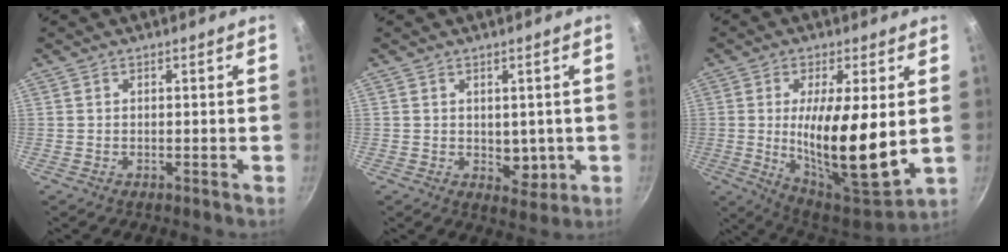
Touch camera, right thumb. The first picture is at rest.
{"total": 4.6, "force": [0.0, 3.4, 3.0], "torque": [-0.021, -0.010, 0.007]}
{"total": 18.2, "force": [0.4, 5.5, 17.3], "torque": [-0.277, -0.029, 0.013]}